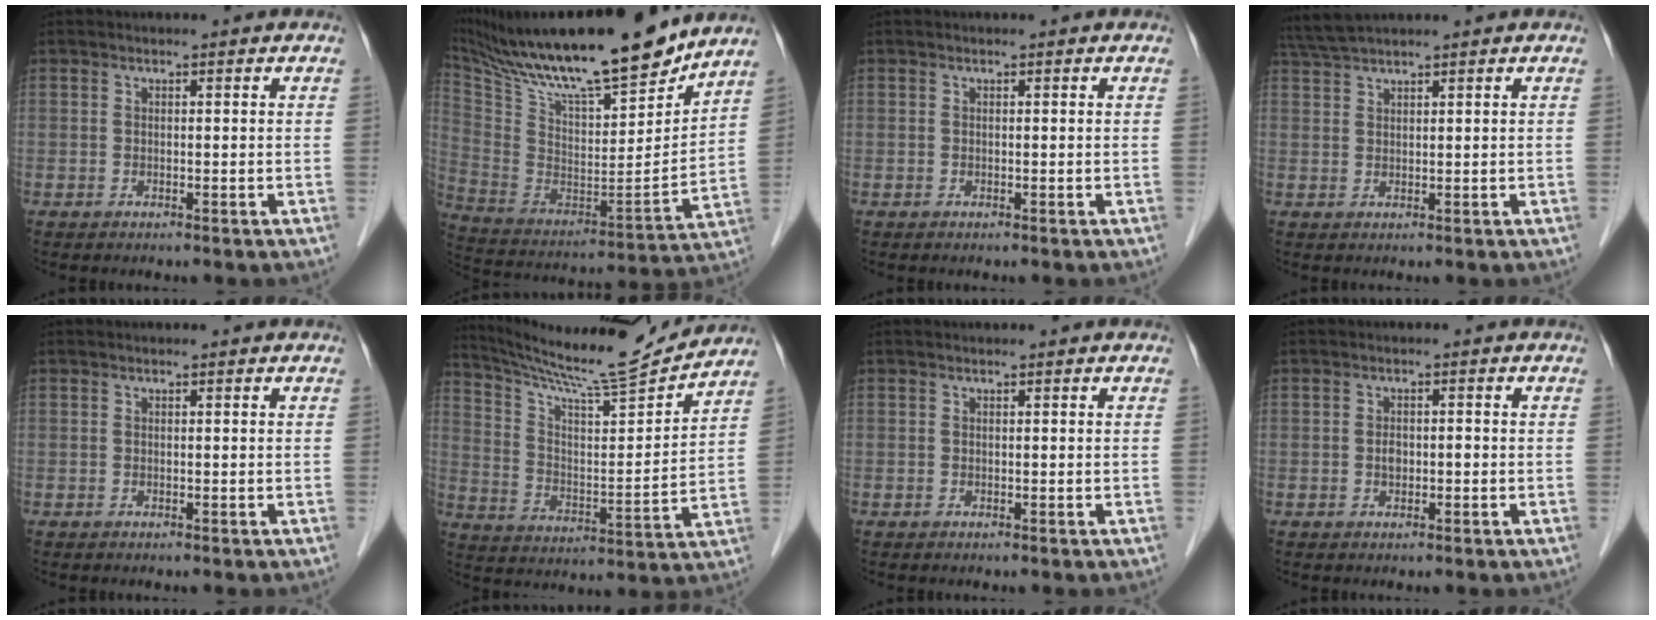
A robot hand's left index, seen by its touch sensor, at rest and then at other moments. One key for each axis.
{"total": 26.2, "fx": 22.0, "fy": 3.4, "fz": 13.7, "tx": -0.258, "ty": -0.012, "tz": 0.362}
{"total": 0.0}
{"total": 3.7, "fx": 3.4, "fy": -0.5, "fz": 1.3, "tx": -0.034, "ty": 0.022, "tz": 0.074}
{"total": 0.0}
{"total": 16.6, "fx": 15.9, "fy": -0.8, "fz": 4.7, "tx": -0.096, "ty": -0.026, "tz": 0.258}
{"total": 0.0}
{"total": 1.5, "fx": -0.3, "fy": 0.9, "fz": 1.2, "tx": -0.021, "ty": 0.003, "tz": -0.003}